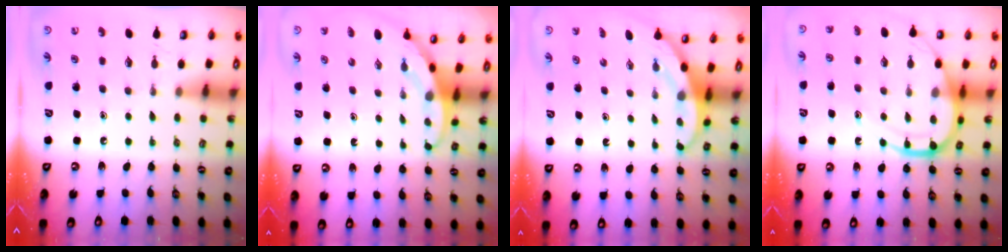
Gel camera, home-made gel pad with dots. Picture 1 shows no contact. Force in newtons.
{"total": 2.7, "press": 2.7, "slide": 0.0}
{"total": 3.1, "press": 3.1, "slide": 0.1}
{"total": 13.7, "press": 13.6, "slide": 1.6}